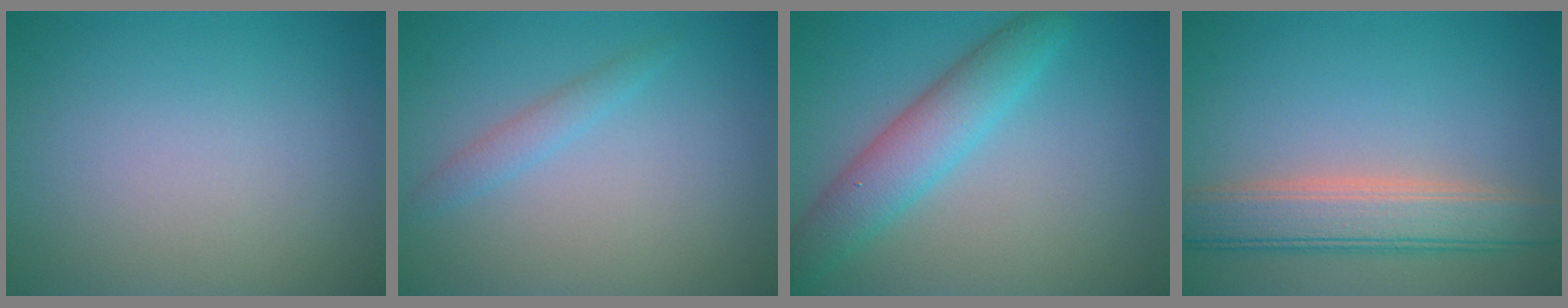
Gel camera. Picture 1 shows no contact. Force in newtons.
{"total": 1.5, "press": 1.5, "slide": 0.1}
{"total": 4.8, "press": 4.8, "slide": 0.1}
{"total": 5.4, "press": 5.4, "slide": 0.7}